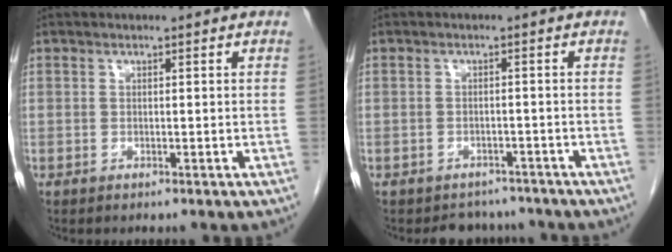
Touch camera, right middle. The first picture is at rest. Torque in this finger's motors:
{"motor_torque": [-0.32, -0.40, -0.10, -0.01]}